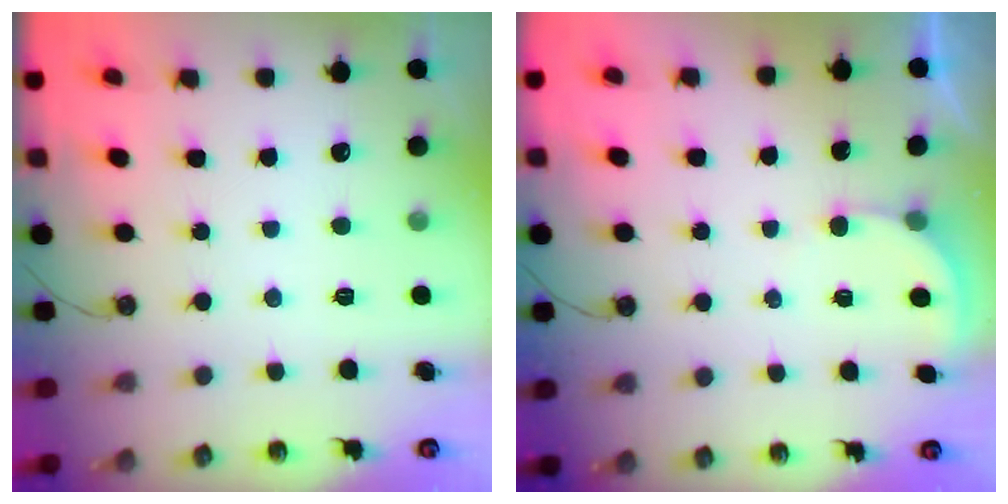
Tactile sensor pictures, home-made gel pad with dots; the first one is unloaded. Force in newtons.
{"total": 2.7, "press": 2.7, "slide": 0.2}